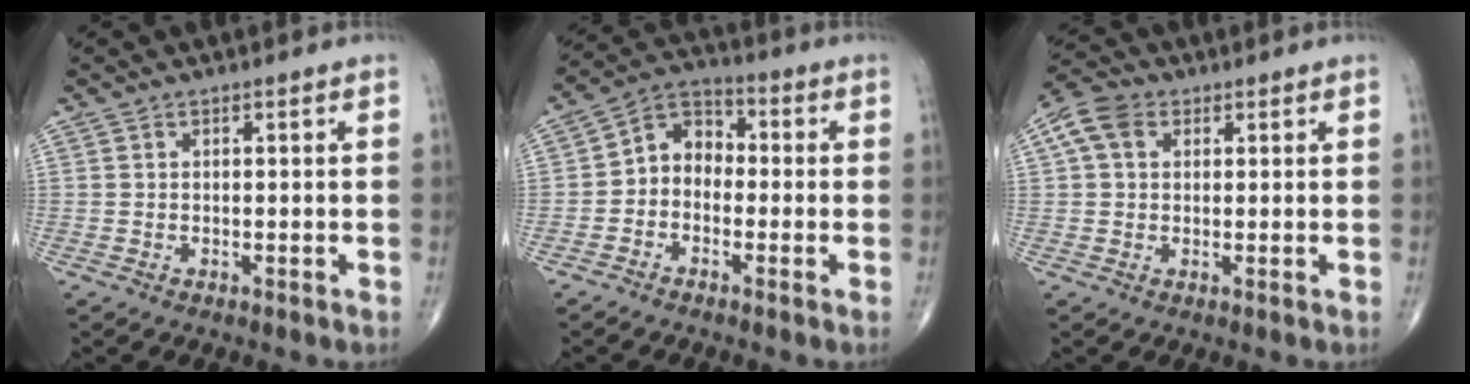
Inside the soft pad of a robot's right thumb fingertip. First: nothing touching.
{"total": 7.2, "force": [-1.3, 5.7, 4.3], "torque": [-0.044, 0.034, -0.044]}
{"total": 6.3, "force": [2.1, 4.6, 3.8], "torque": [-0.072, 0.017, 0.034]}